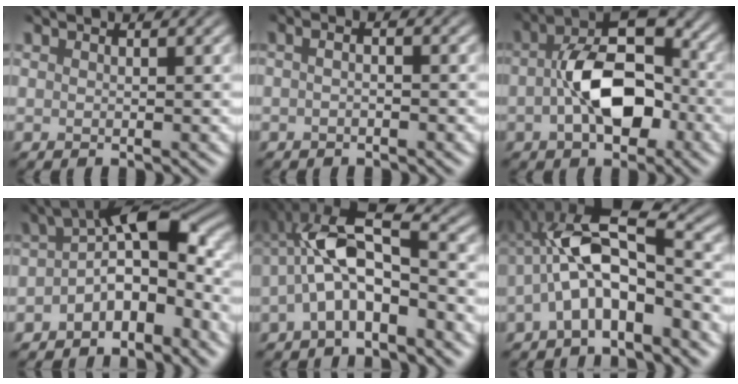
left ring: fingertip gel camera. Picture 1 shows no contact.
{"total": 1.2, "force": [-0.6, 0.5, 1.0], "torque": [-0.016, -0.009, -0.017]}
{"total": 8.2, "force": [-1.9, 4.9, 6.3], "torque": [-0.121, -0.001, -0.032]}
{"total": 6.5, "force": [-3.1, 3.0, 4.8], "torque": [-0.074, 0.016, -0.058]}
{"total": 6.1, "force": [-3.1, 2.2, 4.8], "torque": [-0.105, 0.016, -0.051]}
{"total": 7.0, "force": [-3.3, 2.6, 5.6], "torque": [-0.120, 0.016, -0.057]}